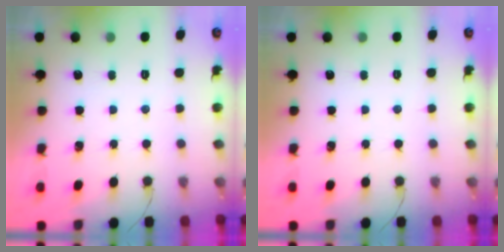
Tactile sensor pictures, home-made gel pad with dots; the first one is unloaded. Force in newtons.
{"total": 0.0}